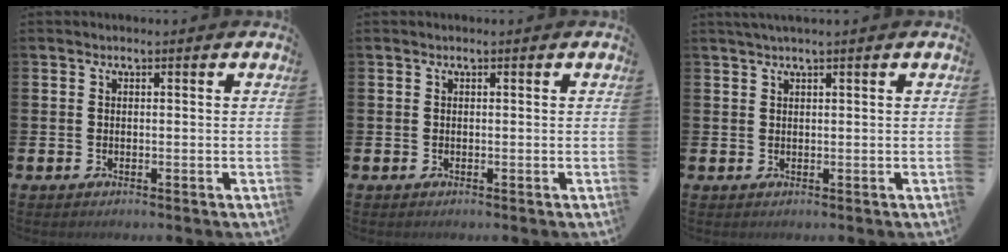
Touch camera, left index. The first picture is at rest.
{"total": 0.0}
{"total": 1.2, "force": [1.0, -0.2, 0.7], "torque": [-0.020, 0.004, 0.019]}